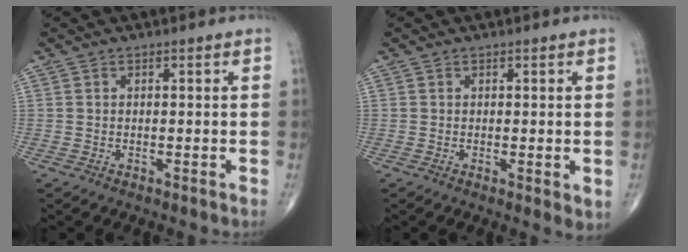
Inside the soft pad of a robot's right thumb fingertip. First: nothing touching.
{"total": 2.1, "force": [0.0, 0.7, 2.0], "torque": [-0.028, -0.010, -0.002]}